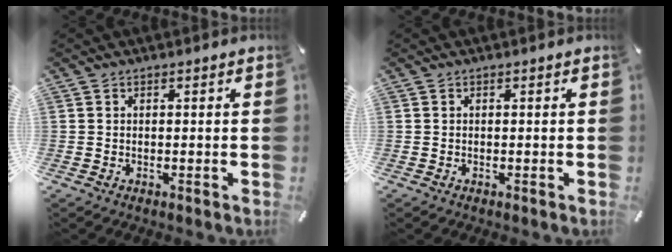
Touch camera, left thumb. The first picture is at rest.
{"total": 0.0}